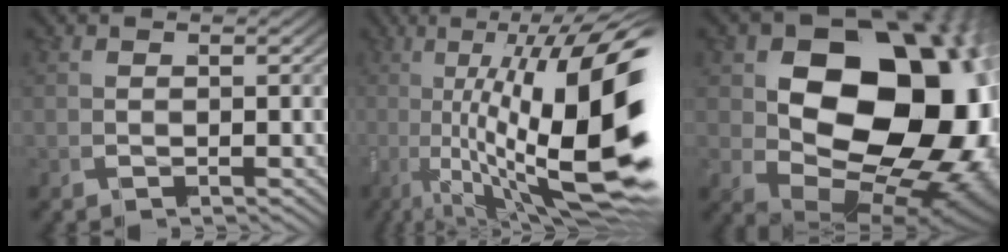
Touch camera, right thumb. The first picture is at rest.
{"total": 18.4, "force": [0.0, 10.5, 15.1], "torque": [-0.253, -0.074, 0.036]}
{"total": 24.0, "force": [1.6, 16.3, 17.6], "torque": [-0.267, -0.076, 0.061]}